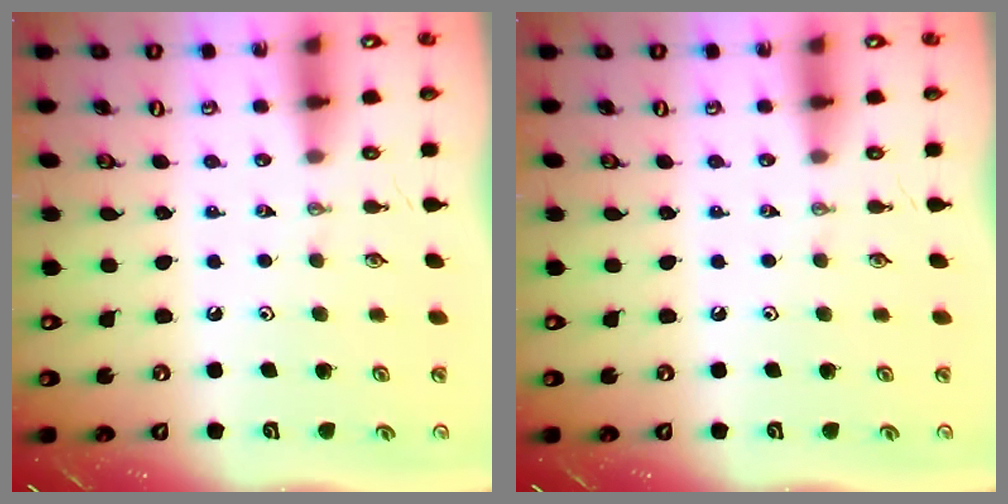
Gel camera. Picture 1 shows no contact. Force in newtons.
{"total": 0.0}